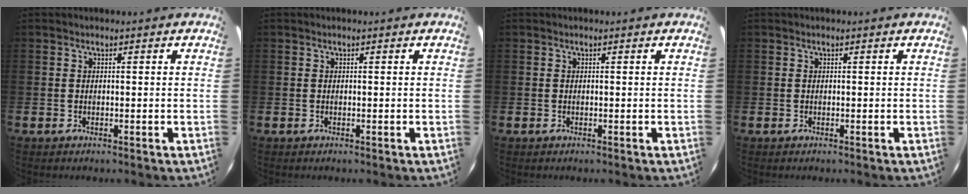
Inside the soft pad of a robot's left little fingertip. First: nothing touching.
{"total": 0.0}
{"total": 0.0}
{"total": 0.0}